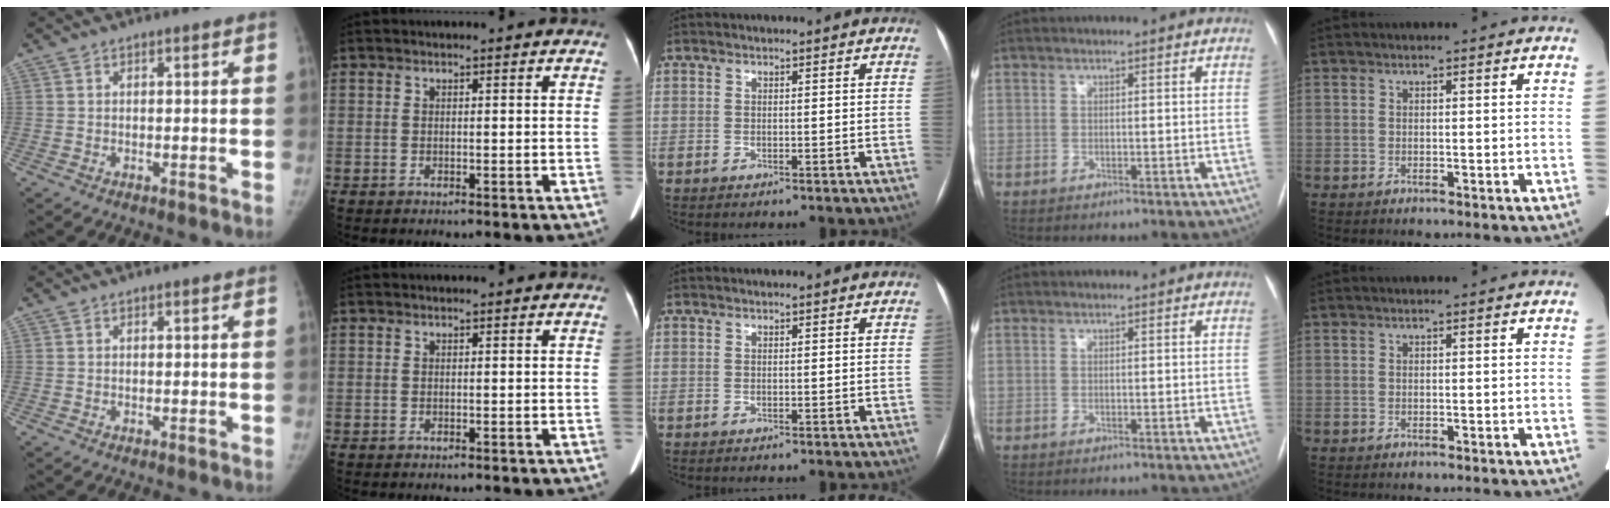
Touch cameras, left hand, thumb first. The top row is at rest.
{}